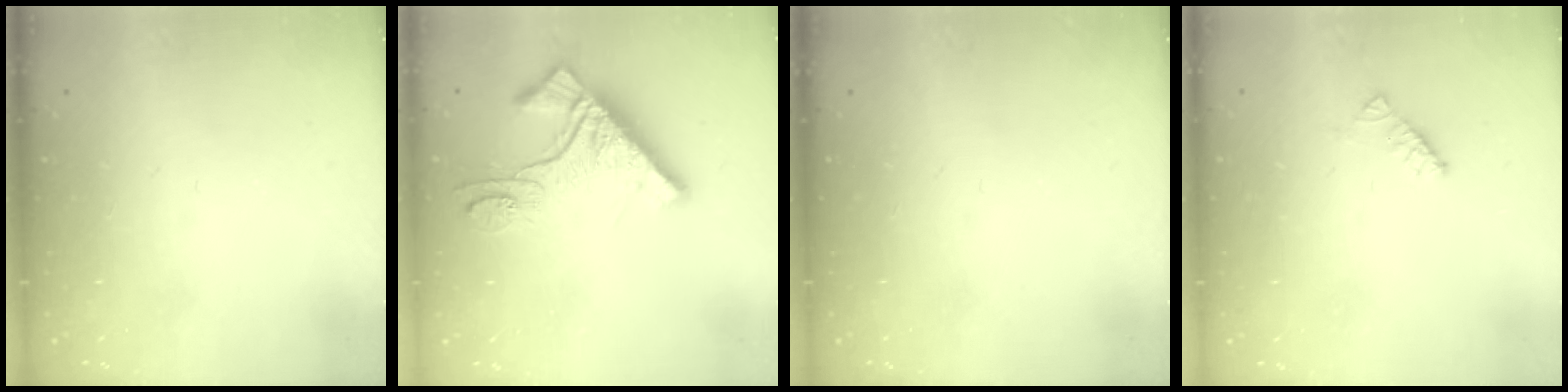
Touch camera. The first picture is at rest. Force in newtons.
{"total": 11.0, "press": 11.0, "slide": 1.1}
{"total": 0.0}
{"total": 2.9, "press": 2.9, "slide": 0.5}